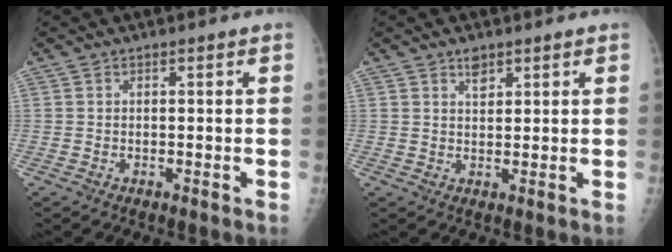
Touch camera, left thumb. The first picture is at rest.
{"total": 2.5, "force": [1.7, 1.3, 1.2], "torque": [-0.010, -0.011, 0.029]}